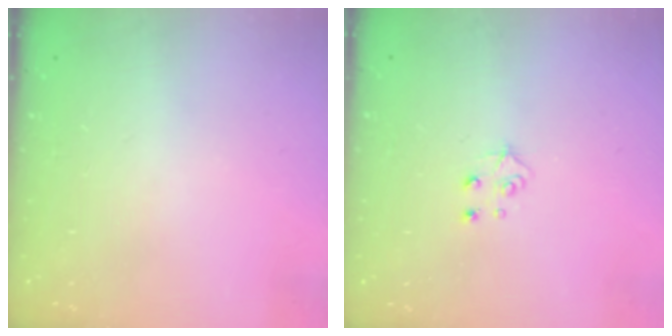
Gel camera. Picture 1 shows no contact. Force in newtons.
{"total": 4.8, "press": 4.8, "slide": 0.4}